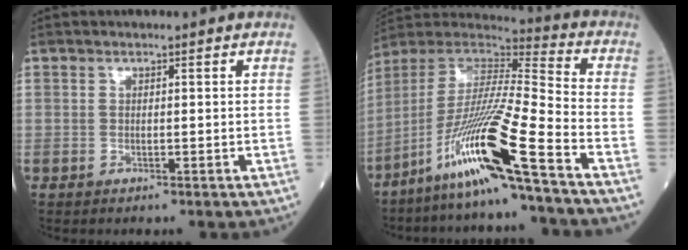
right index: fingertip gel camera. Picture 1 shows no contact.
{"total": 17.9, "force": [-10.5, -1.4, 14.5], "torque": [-0.305, -0.030, -0.202]}